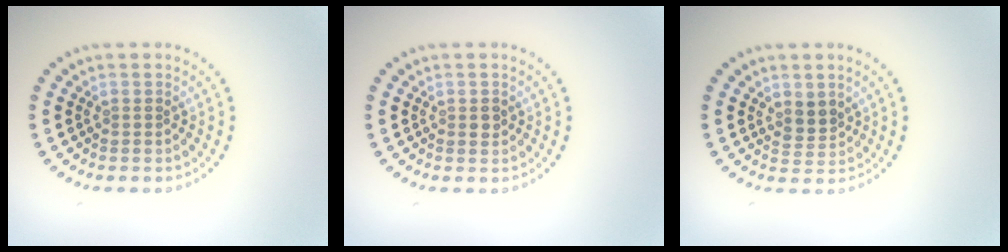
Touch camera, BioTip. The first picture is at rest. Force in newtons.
{"total": 0.9, "press": 0.9, "slide": 0.0}
{"total": 1.9, "press": 1.5, "slide": 1.2}